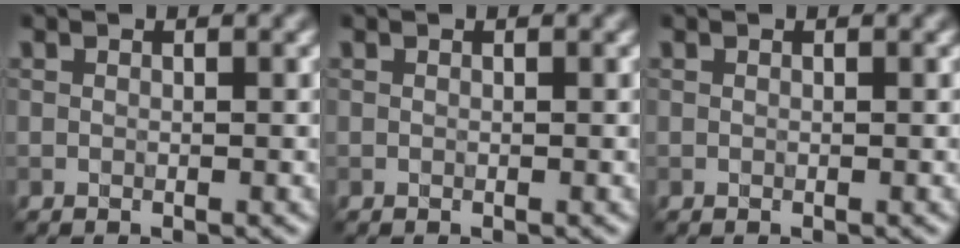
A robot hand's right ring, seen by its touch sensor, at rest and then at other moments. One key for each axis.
{"total": 0.0}
{"total": 0.0}